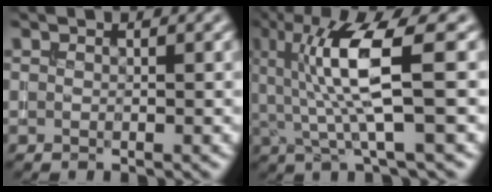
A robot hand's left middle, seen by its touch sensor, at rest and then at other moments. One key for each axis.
{"total": 7.5, "fx": 1.2, "fy": 1.3, "fz": 7.3, "tx": -0.140, "ty": -0.004, "tz": 0.027}